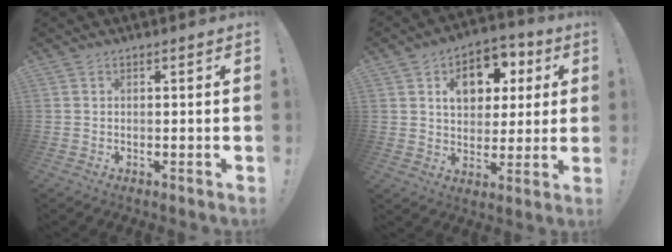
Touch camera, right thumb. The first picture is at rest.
{"total": 12.6, "force": [4.5, 9.0, 7.5], "torque": [-0.110, -0.008, 0.084]}